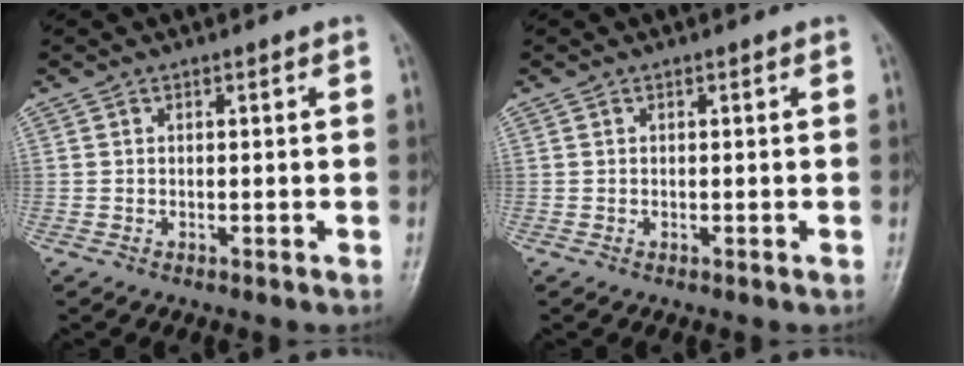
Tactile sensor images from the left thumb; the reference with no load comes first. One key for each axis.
{"total": 0.0}